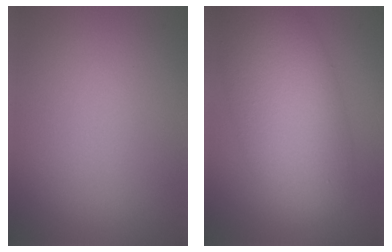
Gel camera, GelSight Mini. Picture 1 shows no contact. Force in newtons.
{"total": 10.0, "press": 10.0, "slide": 0.8}